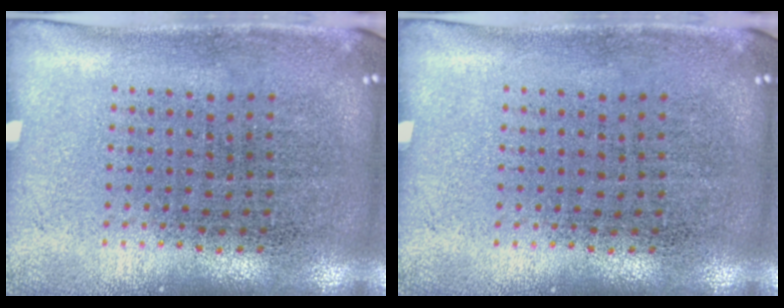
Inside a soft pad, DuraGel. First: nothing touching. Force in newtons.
{"total": 0.0}